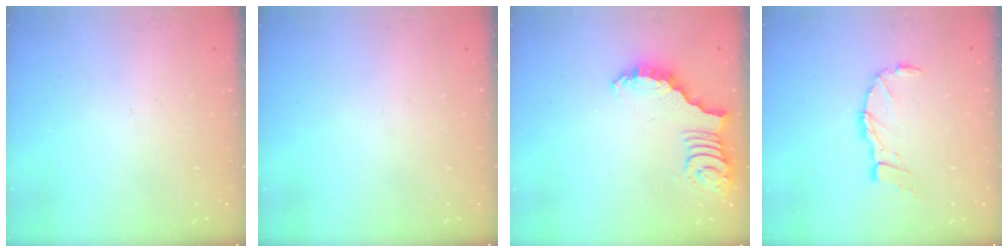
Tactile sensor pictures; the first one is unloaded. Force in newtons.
{"total": 0.0}
{"total": 2.5, "press": 2.5, "slide": 0.5}
{"total": 9.3, "press": 9.3, "slide": 1.0}